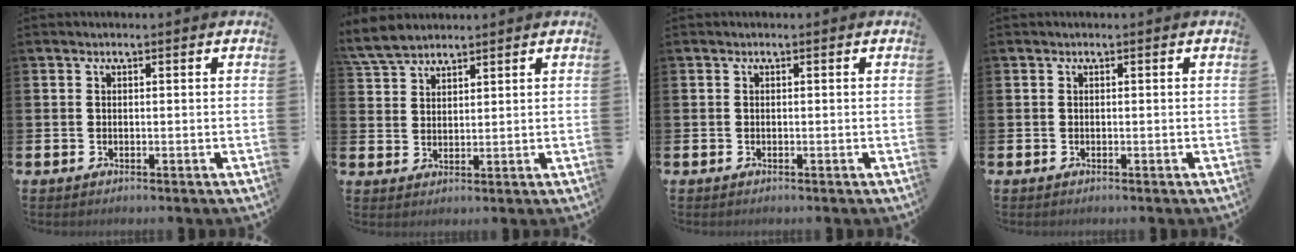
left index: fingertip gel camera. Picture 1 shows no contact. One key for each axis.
{"total": 5.0, "fx": 4.7, "fy": 1.2, "fz": 1.1, "tx": -0.035, "ty": -0.011, "tz": 0.089}
{"total": 0.0}
{"total": 0.0}